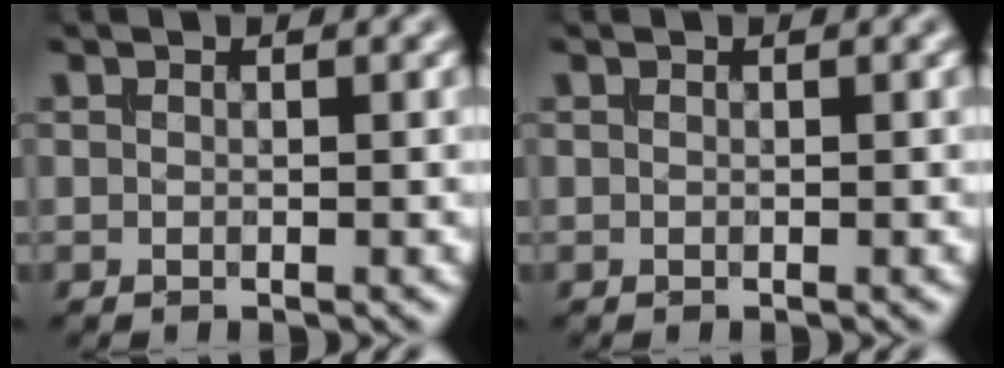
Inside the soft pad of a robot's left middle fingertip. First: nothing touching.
{"total": 0.0}